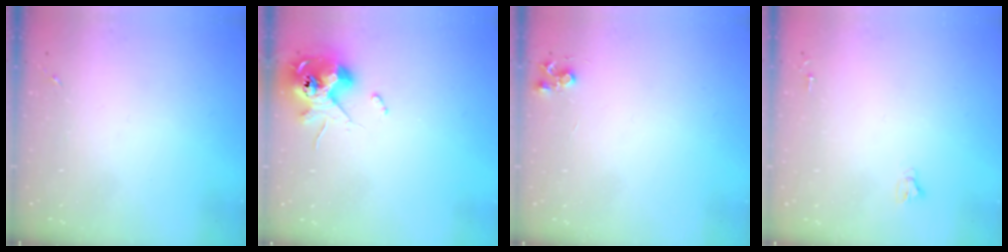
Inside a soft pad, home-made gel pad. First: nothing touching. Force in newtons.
{"total": 11.4, "press": 11.2, "slide": 1.6}
{"total": 4.6, "press": 4.5, "slide": 0.7}
{"total": 2.4, "press": 2.4, "slide": 0.2}